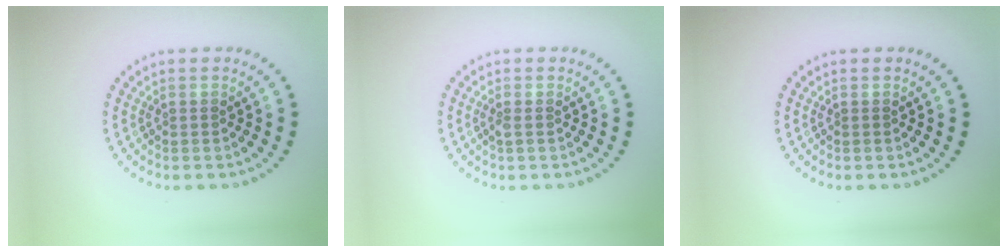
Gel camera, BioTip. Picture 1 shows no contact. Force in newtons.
{"total": 0.6, "press": 0.6, "slide": 0.2}
{"total": 0.0}